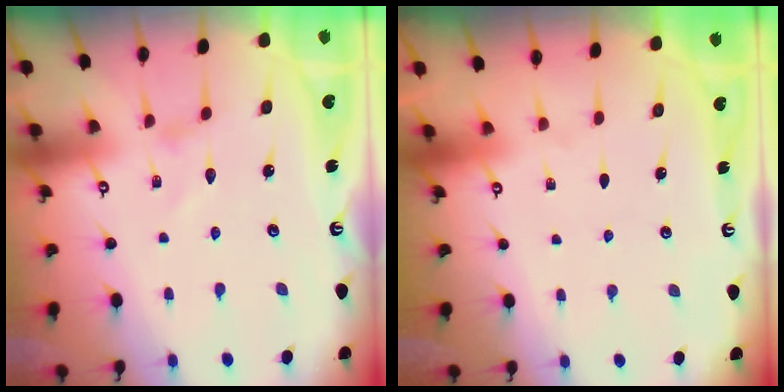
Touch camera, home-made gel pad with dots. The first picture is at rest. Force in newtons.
{"total": 0.0}